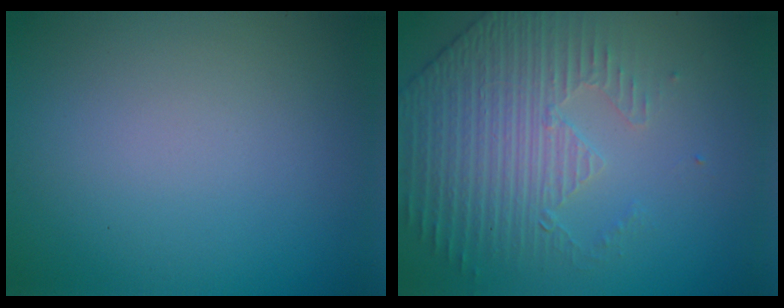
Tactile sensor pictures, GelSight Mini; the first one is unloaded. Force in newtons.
{"total": 4.4, "press": 3.6, "slide": 2.6}